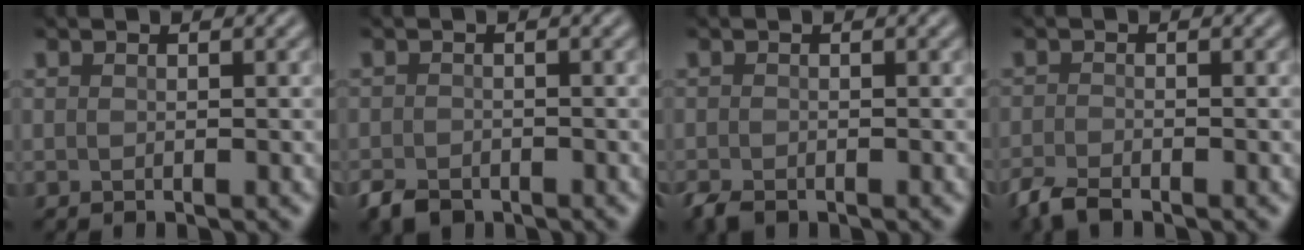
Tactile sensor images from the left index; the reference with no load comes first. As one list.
[{"total": 2.2, "force": [-1.7, 1.2, 0.9], "torque": [-0.018, -0.005, -0.038]}, {"total": 1.7, "force": [-1.3, 0.7, 0.8], "torque": [-0.018, -0.006, -0.029]}, {"total": 2.6, "force": [-2.1, 0.7, 1.4], "torque": [-0.031, -0.007, -0.049]}]